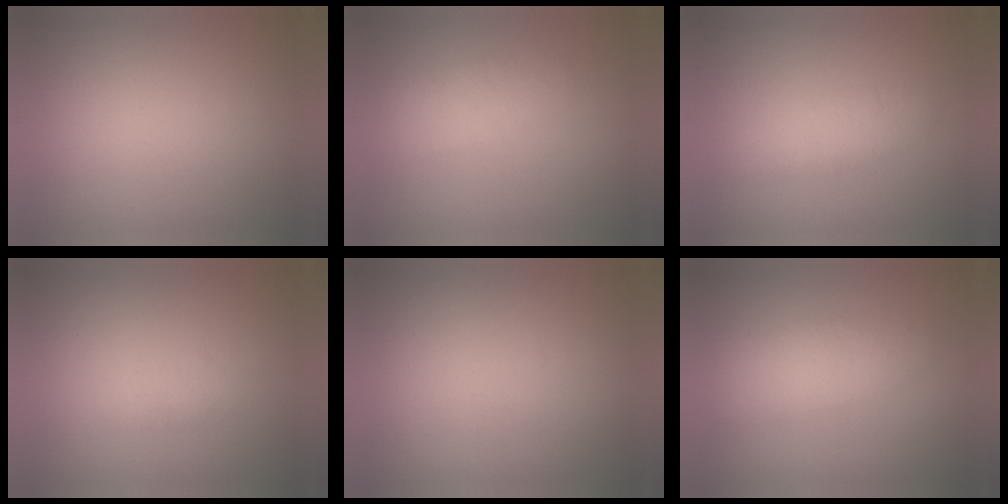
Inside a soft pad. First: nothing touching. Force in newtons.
{"total": 2.9}
{"total": 2.2}
{"total": 1.5}
{"total": 0.0}
{"total": 3.2}